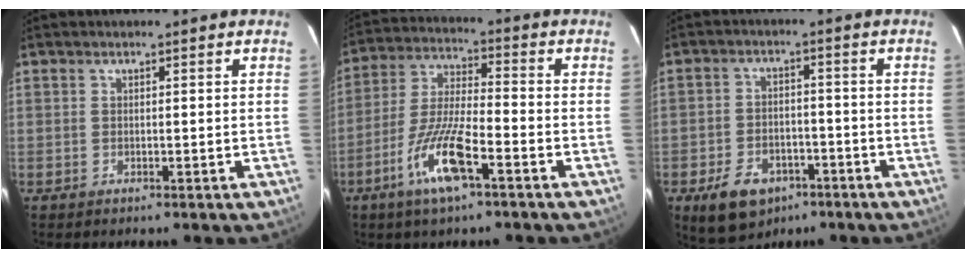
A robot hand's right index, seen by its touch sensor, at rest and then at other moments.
{"total": 11.1, "force": [-5.6, 1.8, 9.4], "torque": [-0.192, -0.009, -0.107]}
{"total": 8.2, "force": [-4.6, 5.4, 4.2], "torque": [-0.082, 0.000, -0.065]}